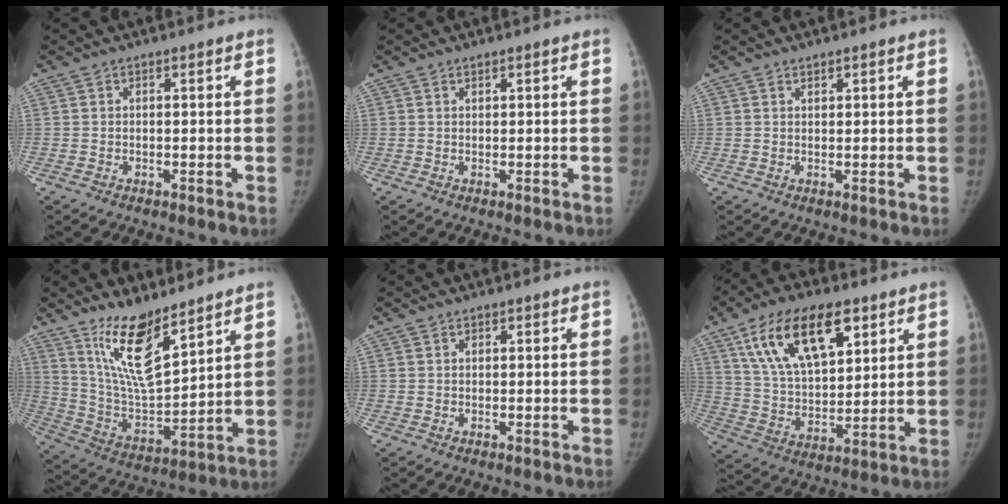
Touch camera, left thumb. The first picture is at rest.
{"total": 0.7, "force": [0.6, 0.3, 0.3], "torque": [-0.001, -0.003, 0.009]}
{"total": 1.1, "force": [0.9, 0.5, 0.4], "torque": [-0.001, -0.006, 0.013]}
{"total": 15.2, "force": [10.4, 4.8, 10.0], "torque": [-0.155, -0.073, 0.208]}
{"total": 0.7, "force": [0.5, 0.5, 0.2], "torque": [0.002, -0.002, 0.005]}
{"total": 19.5, "force": [9.9, 9.6, 13.8], "torque": [-0.207, -0.029, 0.183]}